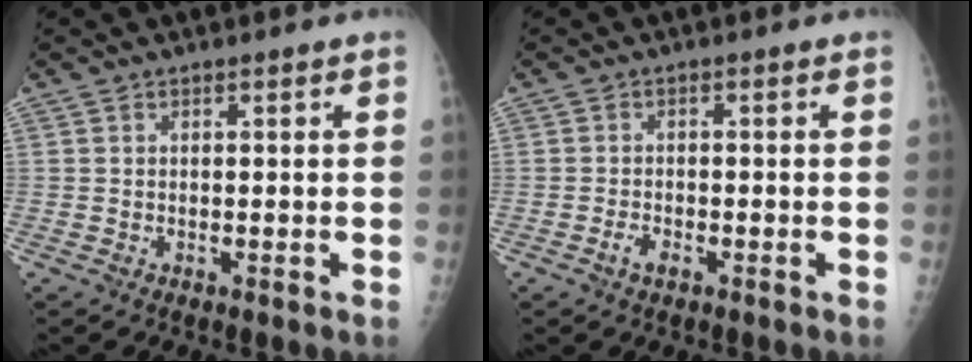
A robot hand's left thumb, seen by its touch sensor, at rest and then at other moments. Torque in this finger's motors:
{"motor_torque": [-0.12, 0.07, 0.02, 0.01, 0.00]}